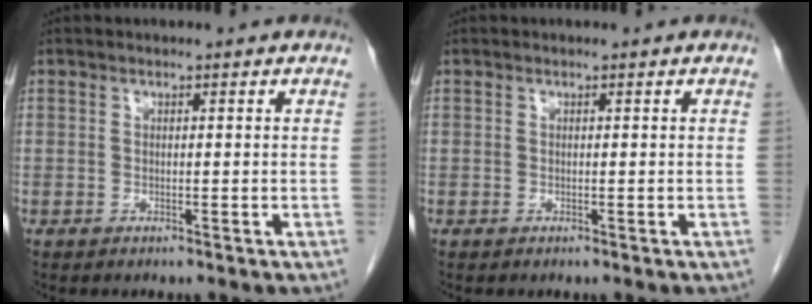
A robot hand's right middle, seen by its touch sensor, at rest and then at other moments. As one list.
[{"total": 0.0}]